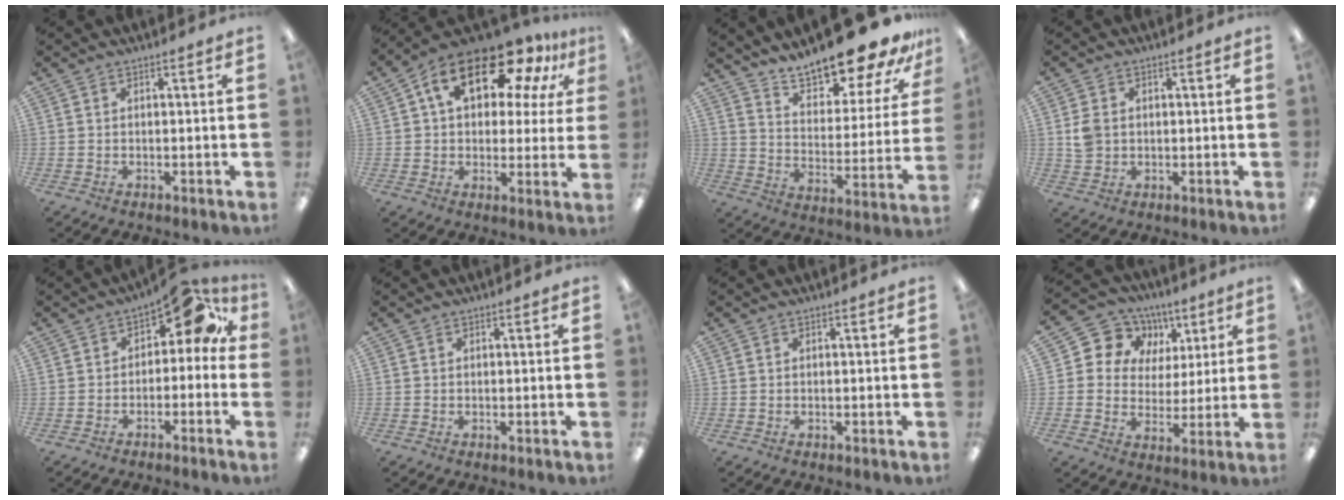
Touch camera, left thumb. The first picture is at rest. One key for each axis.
{"total": 19.3, "fx": 10.3, "fy": 10.2, "fz": 12.7, "tx": -0.216, "ty": -0.033, "tz": 0.177}
{"total": 18.4, "fx": 16.4, "fy": 4.0, "fz": 7.2, "tx": -0.110, "ty": -0.129, "tz": 0.278}
{"total": 4.2, "fx": 0.4, "fy": 3.5, "fz": 2.2, "tx": -0.037, "ty": 0.004, "tz": 0.006}
{"total": 8.7, "fx": 2.9, "fy": 4.8, "fz": 6.6, "tx": -0.090, "ty": -0.010, "tz": 0.048}
{"total": 0.0}
{"total": 0.0}
{"total": 10.1, "fx": 4.3, "fy": 8.9, "fz": 1.9, "tx": -0.046, "ty": -0.024, "tz": 0.085}